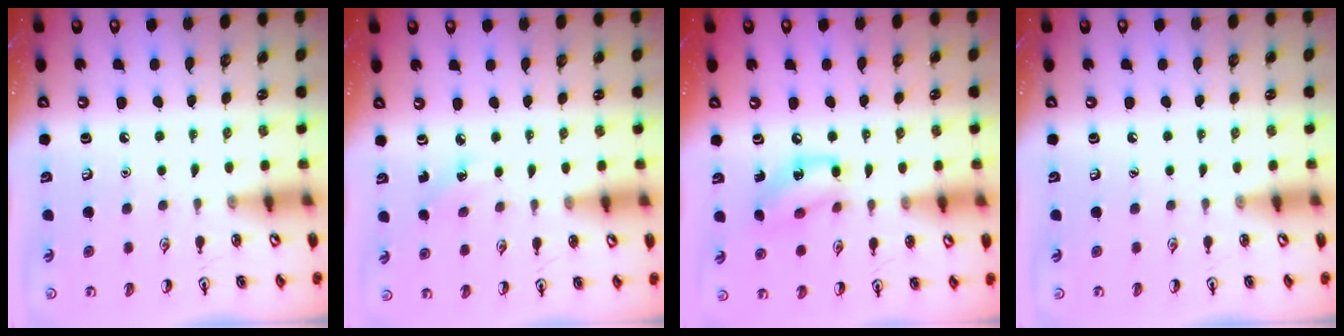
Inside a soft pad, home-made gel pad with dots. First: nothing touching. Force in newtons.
{"total": 2.4, "press": 2.3, "slide": 0.9}
{"total": 10.5, "press": 10.4, "slide": 1.5}
{"total": 0.0}